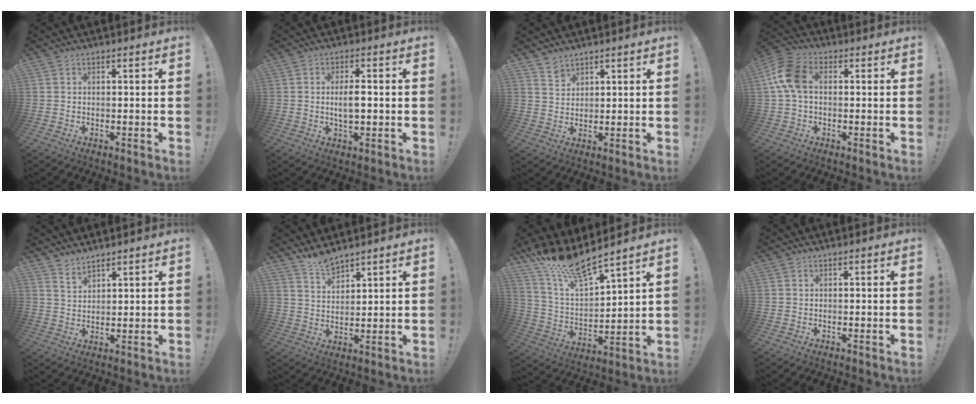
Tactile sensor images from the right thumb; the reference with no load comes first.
{"total": 5.1, "force": [-0.1, 2.0, 4.7], "torque": [-0.084, -0.004, -0.008]}
{"total": 4.0, "force": [3.3, 2.1, 0.7], "torque": [-0.006, -0.024, 0.063]}
{"total": 10.5, "force": [1.2, 6.9, 7.9], "torque": [-0.159, 0.010, 0.027]}
{"total": 3.6, "force": [3.4, 0.8, 0.6], "torque": [-0.011, -0.029, 0.064]}
{"total": 6.3, "force": [5.9, 1.1, 1.7], "torque": [-0.034, -0.039, 0.109]}
{"total": 14.4, "force": [13.2, 1.5, 5.6], "torque": [-0.126, -0.106, 0.234]}
{"total": 0.0}